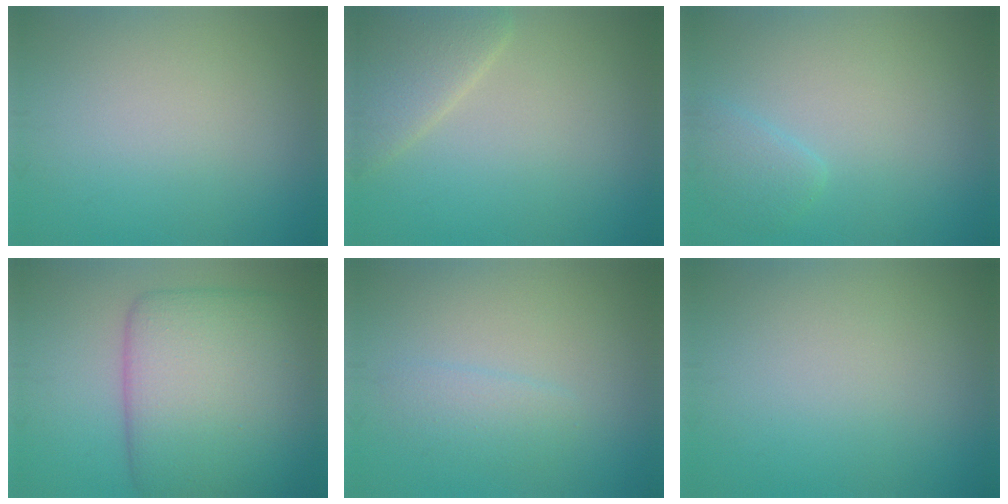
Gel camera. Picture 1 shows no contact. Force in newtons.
{"total": 4.0, "press": 4.0, "slide": 0.3}
{"total": 1.5, "press": 1.5, "slide": 0.2}
{"total": 11.3, "press": 11.2, "slide": 0.5}
{"total": 1.8, "press": 1.8, "slide": 0.0}
{"total": 0.0}